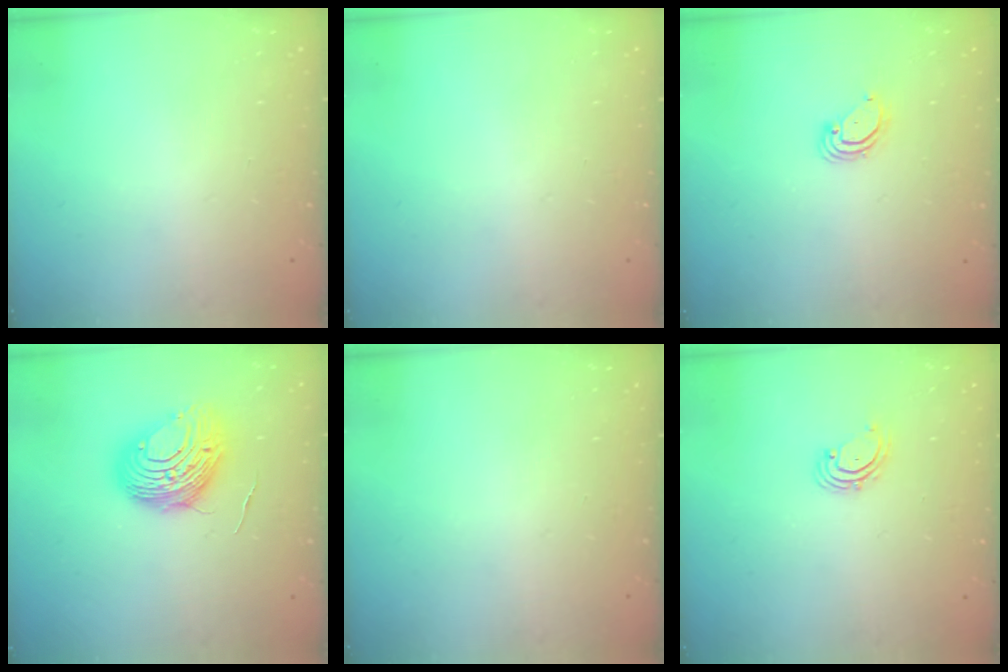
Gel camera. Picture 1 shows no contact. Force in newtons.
{"total": 0.0}
{"total": 3.7, "press": 3.7, "slide": 0.3}
{"total": 11.2, "press": 11.2, "slide": 1.2}
{"total": 0.0}
{"total": 2.0, "press": 2.0, "slide": 0.4}